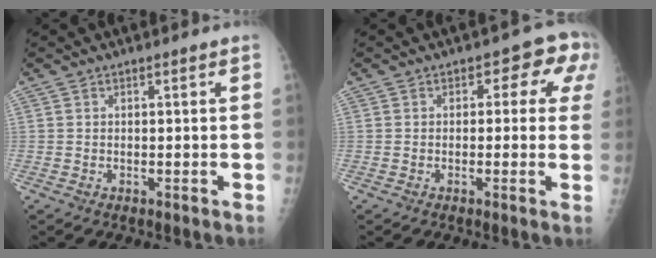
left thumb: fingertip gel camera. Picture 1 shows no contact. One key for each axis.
{"total": 6.2, "fx": 1.5, "fy": 4.0, "fz": 4.4, "tx": 0.003, "ty": 0.009, "tz": 0.002}